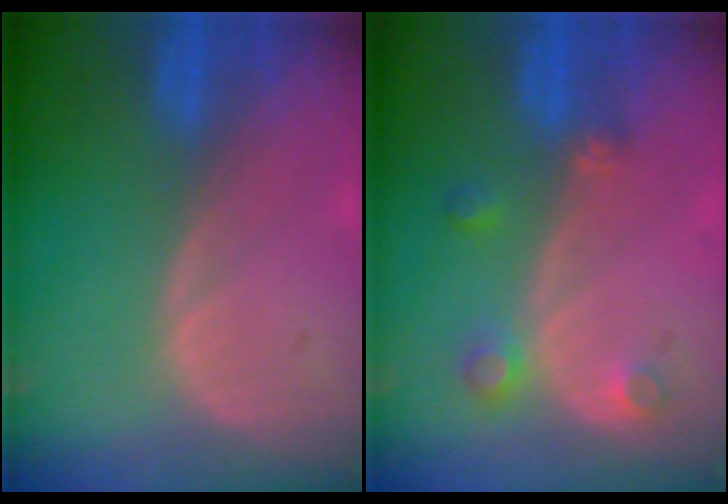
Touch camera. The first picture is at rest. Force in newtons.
{"total": 3.4, "press": 3.1, "slide": 1.4}